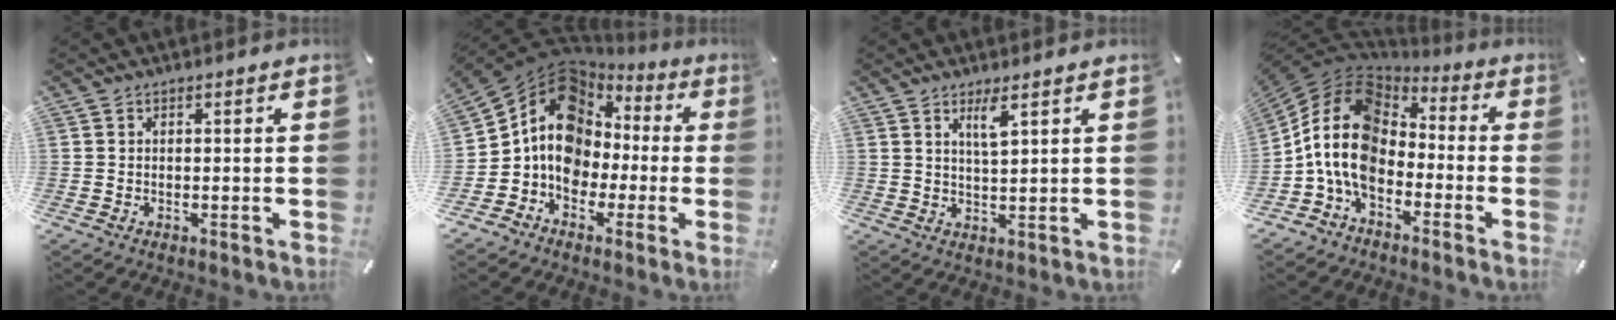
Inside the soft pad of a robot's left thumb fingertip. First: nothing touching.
{"total": 12.8, "force": [0.8, 11.4, 5.9], "torque": [-0.118, -0.010, 0.017]}
{"total": 4.1, "force": [2.5, 0.4, 3.2], "torque": [-0.070, -0.001, 0.042]}
{"total": 14.2, "force": [-3.6, 9.9, 9.6], "torque": [-0.221, 0.017, -0.075]}